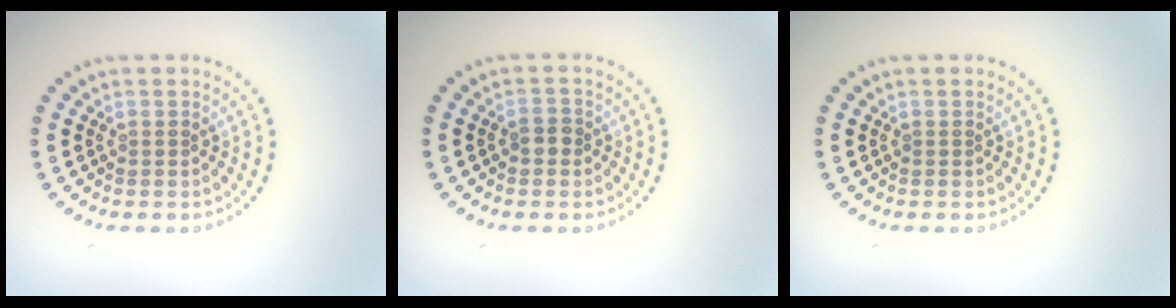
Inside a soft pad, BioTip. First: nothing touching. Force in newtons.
{"total": 1.3, "press": 1.3, "slide": 0.3}
{"total": 0.0}